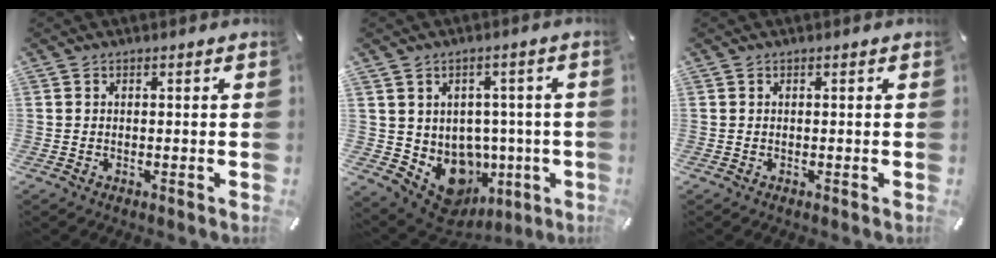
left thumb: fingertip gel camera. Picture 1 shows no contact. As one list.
[{"total": 10.3, "force": [-2.5, 8.9, 4.5], "torque": [-0.062, -0.014, -0.024]}, {"total": 0.0}]